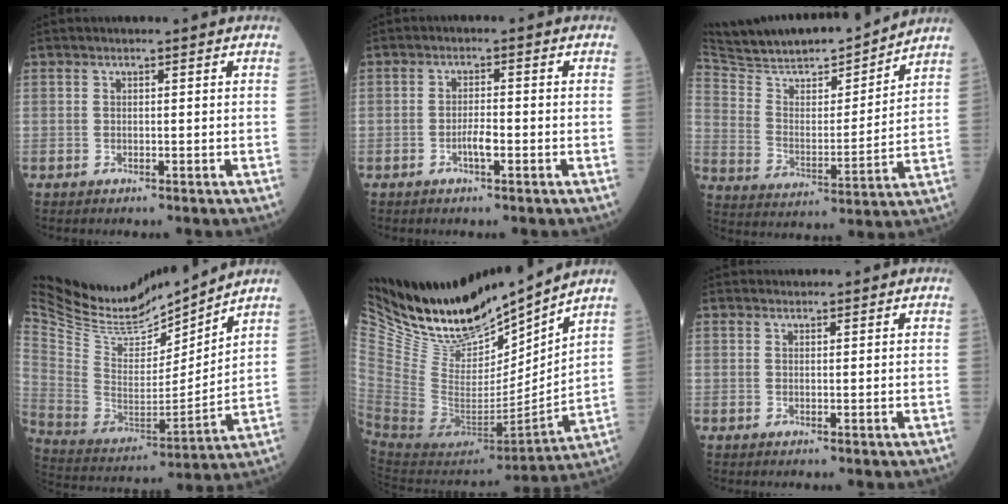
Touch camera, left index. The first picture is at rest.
{"total": 2.3, "force": [-1.2, 0.3, 1.9], "torque": [-0.032, -0.002, -0.024]}
{"total": 18.0, "force": [16.6, 2.7, 6.4], "torque": [-0.110, -0.008, 0.267]}
{"total": 22.0, "force": [20.3, 4.5, 7.2], "torque": [-0.164, -0.021, 0.362]}
{"total": 20.2, "force": [19.1, 3.3, 5.9], "torque": [-0.126, -0.053, 0.349]}
{"total": 0.6, "force": [0.6, 0.1, -0.2], "torque": [-0.005, 0.003, 0.010]}